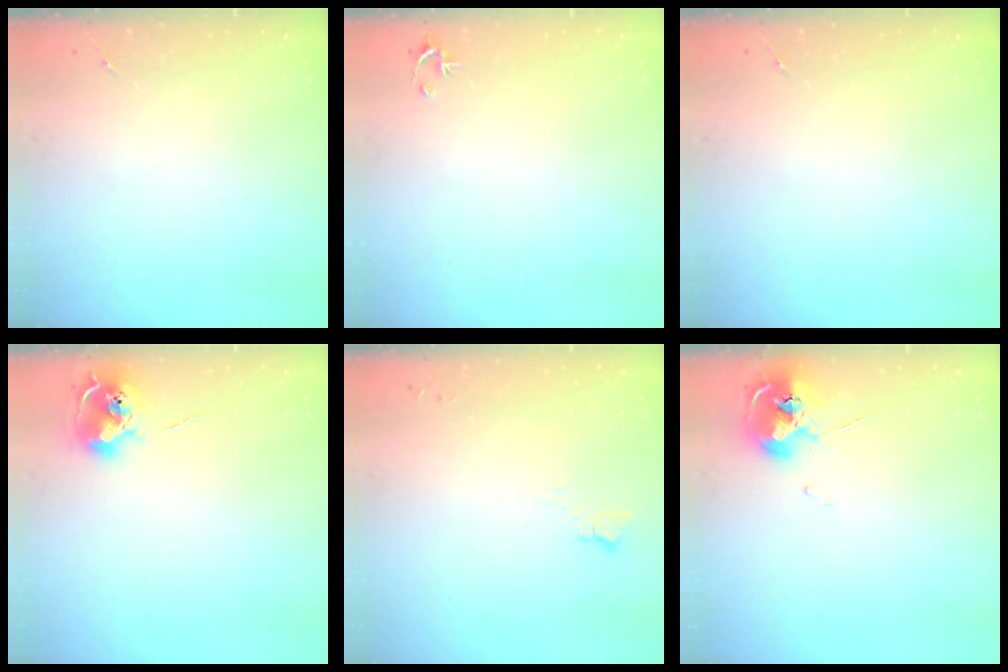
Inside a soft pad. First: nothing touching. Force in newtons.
{"total": 2.5, "press": 2.5, "slide": 0.2}
{"total": 0.0}
{"total": 9.6, "press": 9.6, "slide": 0.3}
{"total": 2.5, "press": 2.5, "slide": 0.1}
{"total": 10.0, "press": 9.9, "slide": 1.4}